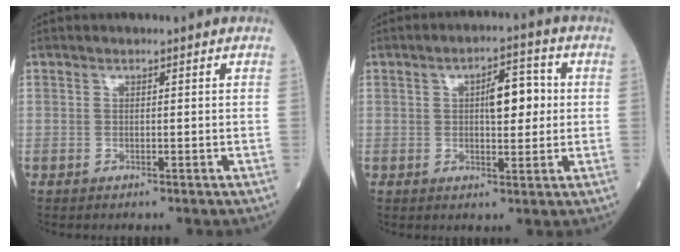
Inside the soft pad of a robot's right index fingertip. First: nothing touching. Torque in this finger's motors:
{"motor_torque": [0.28, 0.16, 0.11, 0.06]}